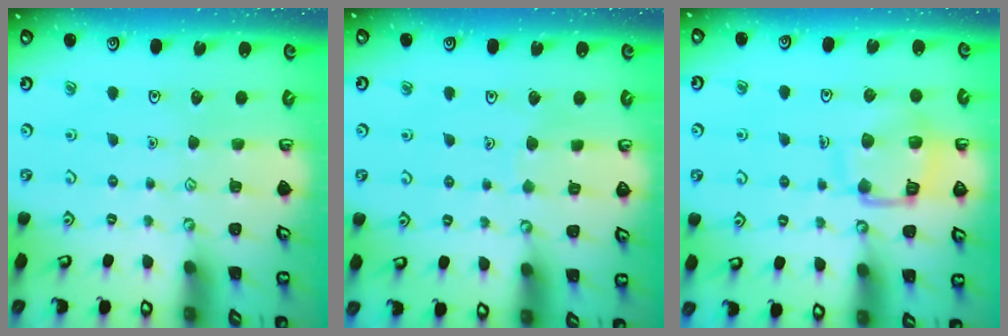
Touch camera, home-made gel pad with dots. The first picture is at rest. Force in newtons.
{"total": 3.2, "press": 3.2, "slide": 0.3}
{"total": 12.1, "press": 12.0, "slide": 1.3}